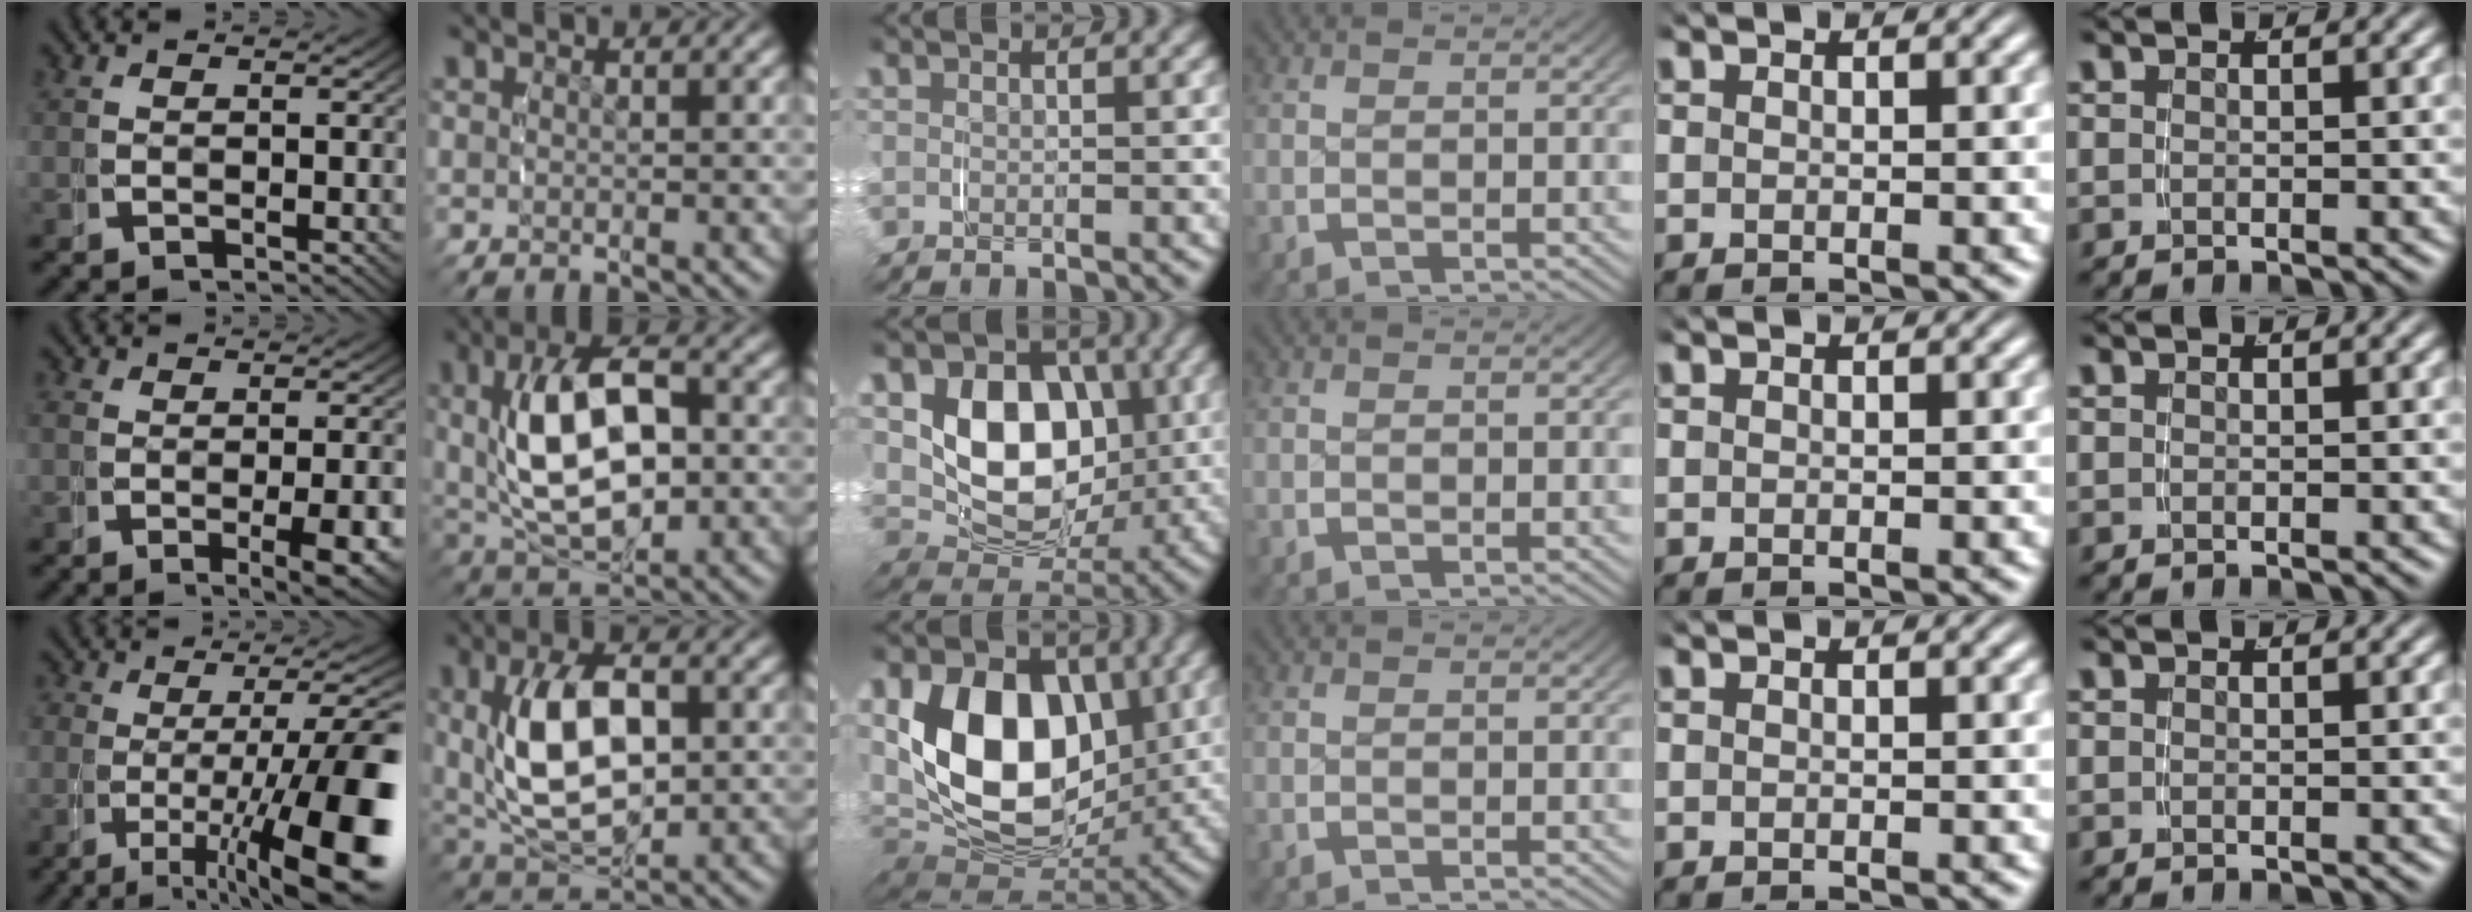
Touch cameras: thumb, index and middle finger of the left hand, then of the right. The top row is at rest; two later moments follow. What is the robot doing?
{"motion": "grasp_and_lifting", "object": "pencil case"}